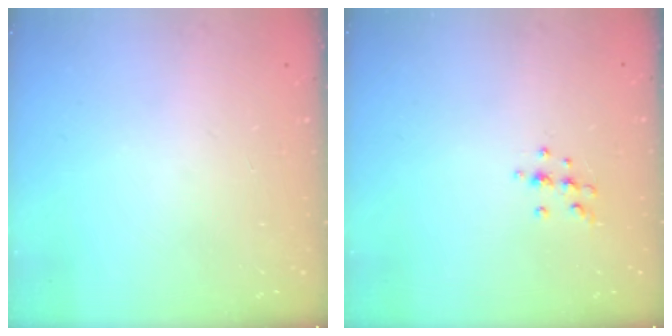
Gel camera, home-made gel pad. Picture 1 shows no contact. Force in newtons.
{"total": 7.0, "press": 7.0, "slide": 0.6}